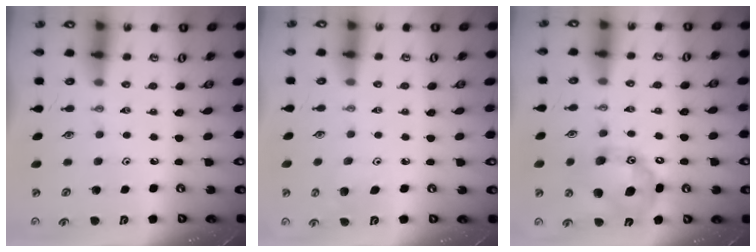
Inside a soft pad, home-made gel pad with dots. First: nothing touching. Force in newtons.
{"total": 4.8, "press": 4.7, "slide": 0.5}
{"total": 17.5, "press": 17.5, "slide": 0.4}